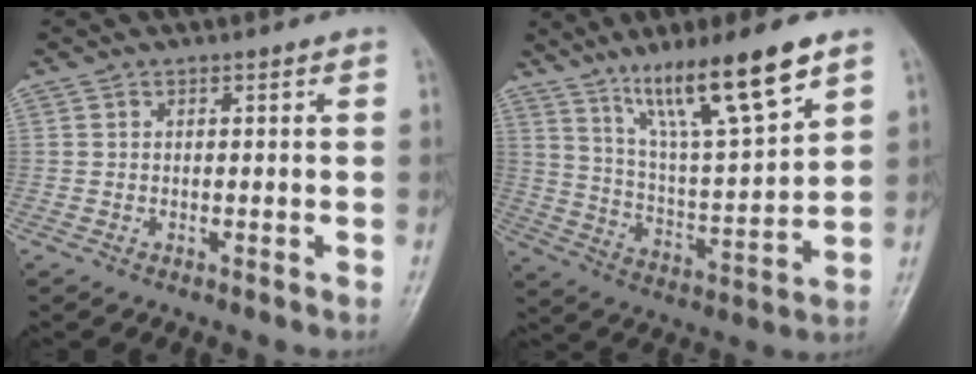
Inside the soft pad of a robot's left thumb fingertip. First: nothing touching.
{"total": 17.7, "force": [11.2, 2.5, 13.4], "torque": [-0.219, -0.052, 0.205]}